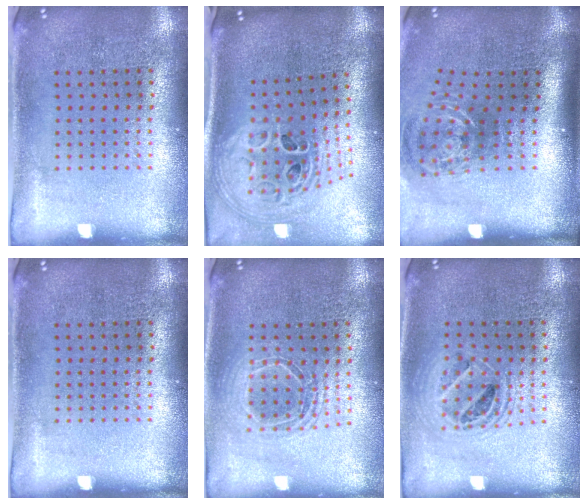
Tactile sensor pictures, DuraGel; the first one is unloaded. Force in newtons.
{"total": 2.4, "press": 1.7, "slide": 1.7}
{"total": 1.8, "press": 1.3, "slide": 1.3}
{"total": 0.0}
{"total": 1.7, "press": 1.4, "slide": 0.9}
{"total": 1.5, "press": 1.3, "slide": 0.7}